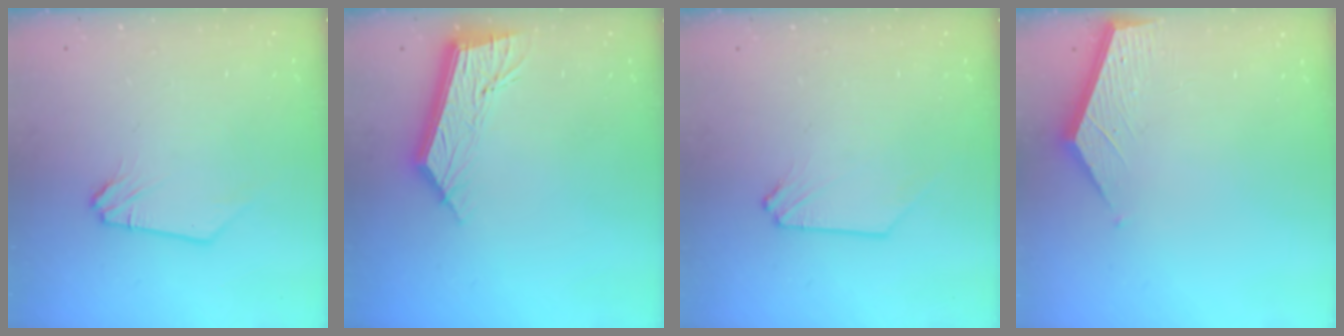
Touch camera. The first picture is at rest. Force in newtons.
{"total": 12.6, "press": 12.6, "slide": 0.5}
{"total": 0.0}
{"total": 3.7, "press": 3.7, "slide": 0.4}